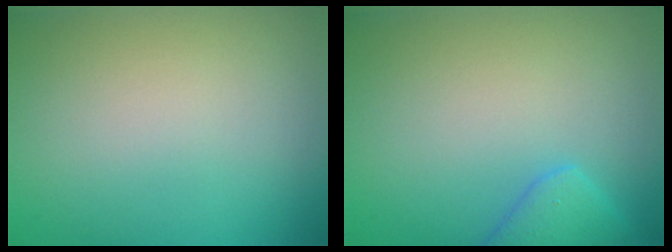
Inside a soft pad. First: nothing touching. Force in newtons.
{"total": 2.5, "press": 2.5, "slide": 0.4}